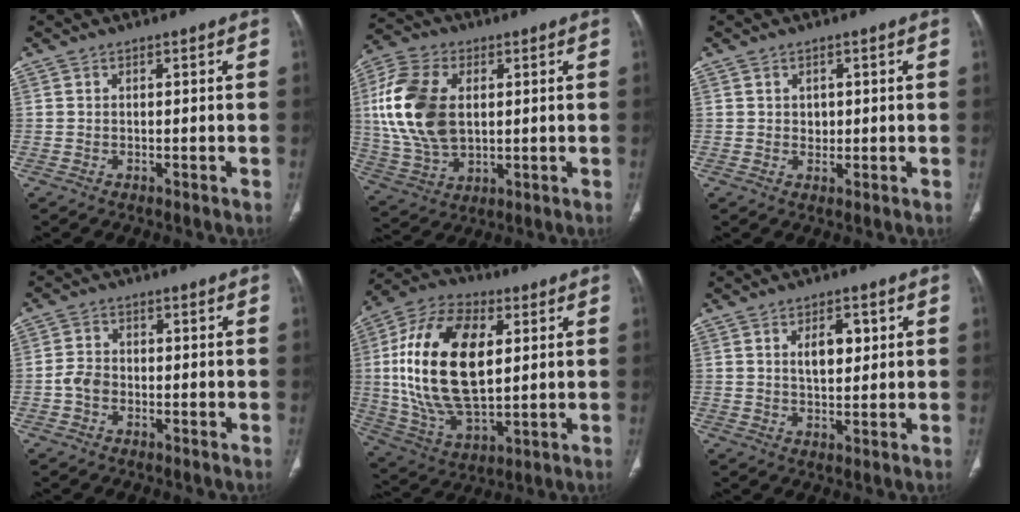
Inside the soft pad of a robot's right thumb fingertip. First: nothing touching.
{"total": 17.4, "force": [2.6, 11.0, 13.2], "torque": [-0.270, -0.001, 0.054]}
{"total": 1.6, "force": [0.3, 1.3, 0.8], "torque": [-0.004, -0.002, 0.008]}
{"total": 3.1, "force": [-1.0, 2.4, 1.7], "torque": [-0.025, 0.010, -0.025]}
{"total": 23.3, "force": [3.7, 12.4, 19.4], "torque": [-0.370, -0.008, 0.067]}
{"total": 5.7, "force": [1.8, 3.0, 4.5], "torque": [-0.057, -0.008, 0.030]}